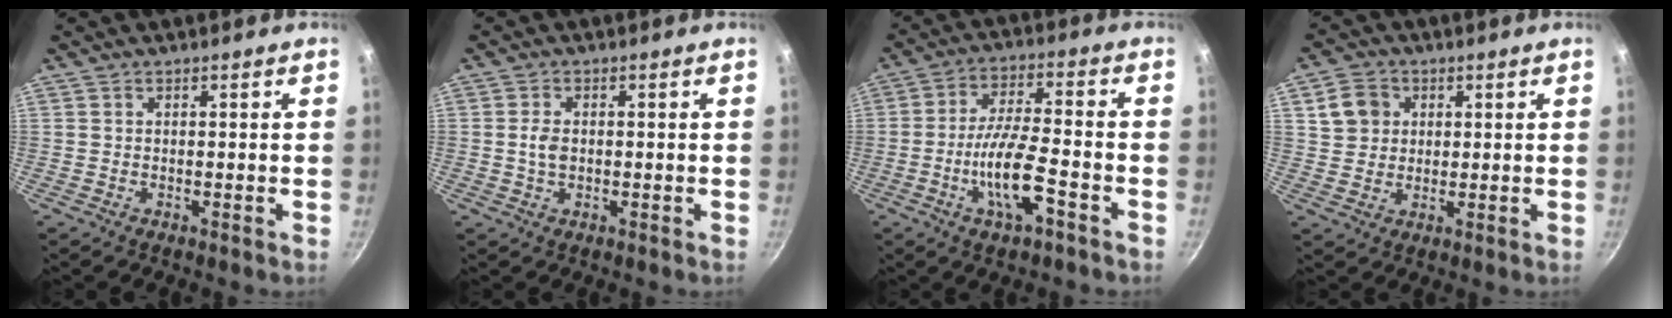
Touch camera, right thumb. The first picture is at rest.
{"total": 2.9, "force": [0.0, 2.0, 2.2], "torque": [-0.034, 0.003, -0.003]}
{"total": 10.9, "force": [-4.5, 2.9, 9.5], "torque": [-0.176, 0.025, -0.087]}
{"total": 6.3, "force": [2.0, 5.5, 2.5], "torque": [-0.021, 0.005, 0.034]}